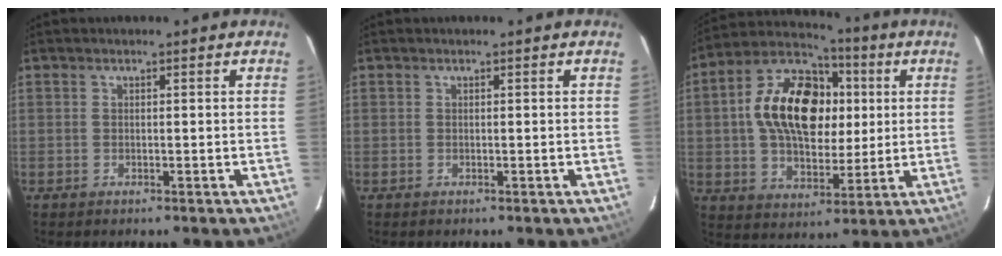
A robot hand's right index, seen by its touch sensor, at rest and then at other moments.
{"total": 0.0}
{"total": 19.4, "force": [3.4, 12.1, 14.8], "torque": [-0.280, 0.040, 0.059]}